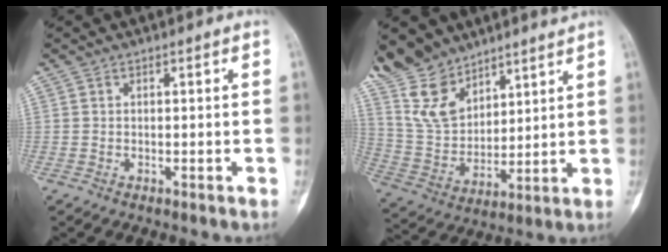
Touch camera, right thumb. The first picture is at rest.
{"total": 13.7, "force": [11.5, 6.1, 4.3], "torque": [-0.064, -0.058, 0.234]}